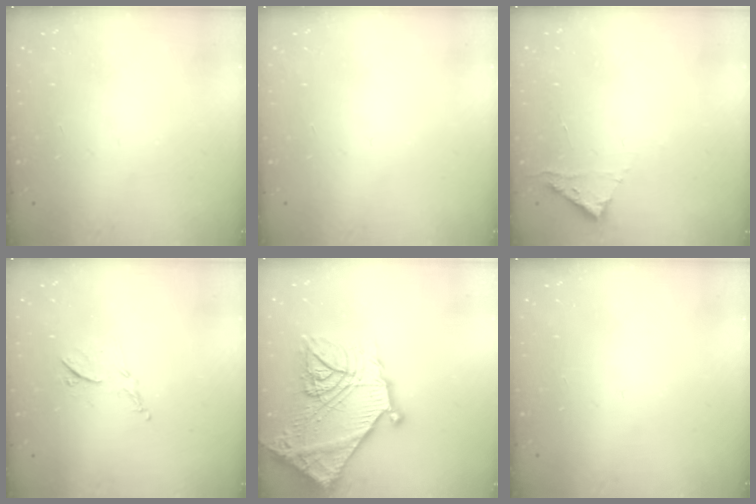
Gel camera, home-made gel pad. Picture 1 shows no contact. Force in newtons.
{"total": 0.0}
{"total": 2.8, "press": 2.8, "slide": 0.3}
{"total": 7.7, "press": 7.7, "slide": 0.5}
{"total": 28.8, "press": 28.7, "slide": 2.7}
{"total": 0.0}